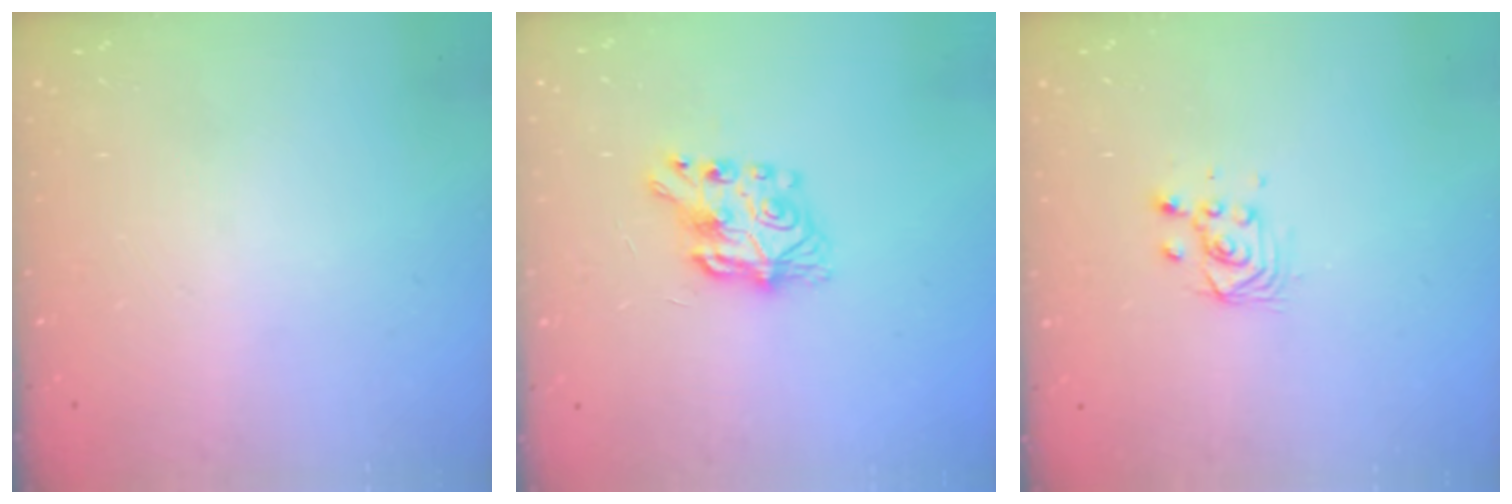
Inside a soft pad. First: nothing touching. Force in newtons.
{"total": 8.6, "press": 8.5, "slide": 0.8}
{"total": 4.7, "press": 4.6, "slide": 1.2}